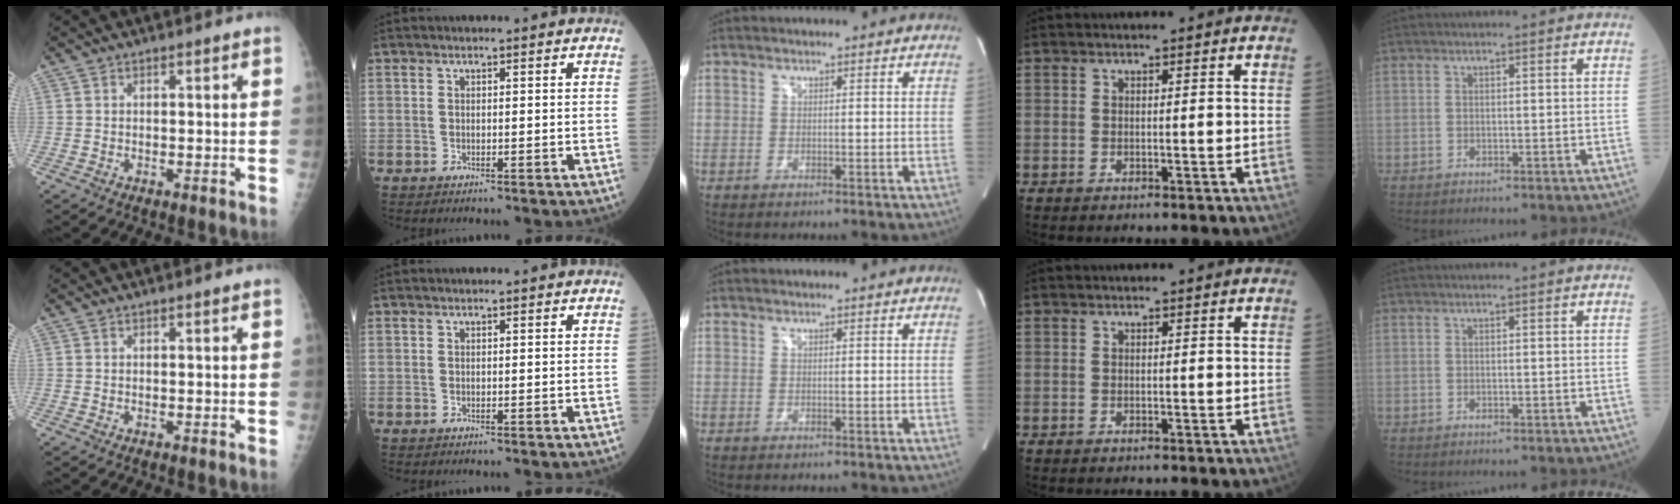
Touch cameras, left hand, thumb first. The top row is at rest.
{}